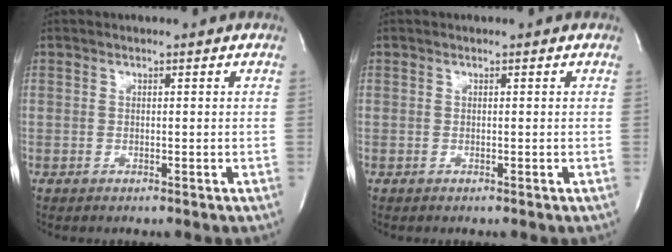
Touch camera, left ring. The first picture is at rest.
{"total": 0.0}